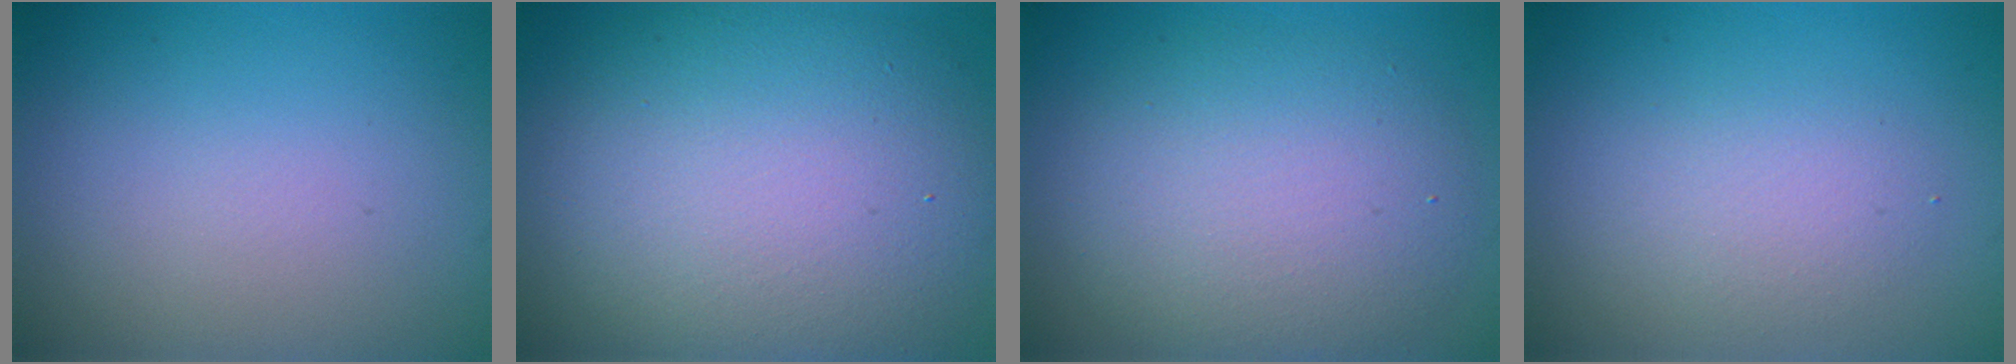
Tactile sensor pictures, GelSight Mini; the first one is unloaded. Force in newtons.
{"total": 13.3, "press": 13.3, "slide": 1.0}
{"total": 6.8, "press": 6.8, "slide": 0.3}
{"total": 2.1, "press": 2.1, "slide": 0.1}